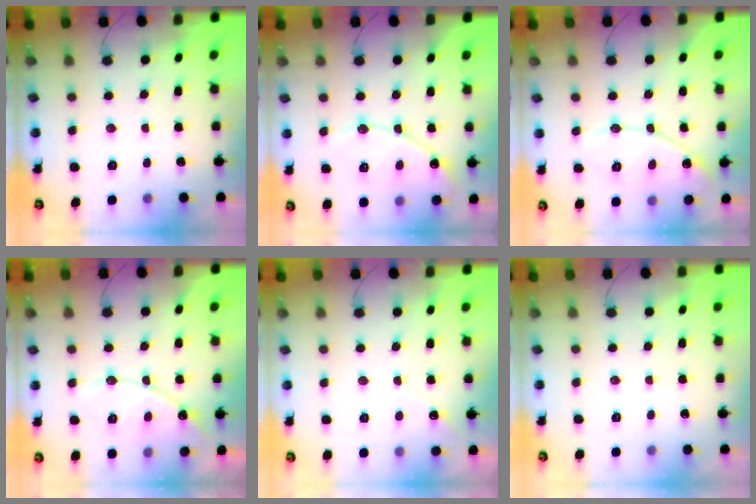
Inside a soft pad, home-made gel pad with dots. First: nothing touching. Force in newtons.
{"total": 11.0, "press": 10.9, "slide": 0.9}
{"total": 11.0, "press": 11.0, "slide": 1.0}
{"total": 11.8, "press": 11.7, "slide": 1.1}
{"total": 2.9, "press": 2.9, "slide": 0.2}
{"total": 0.0}